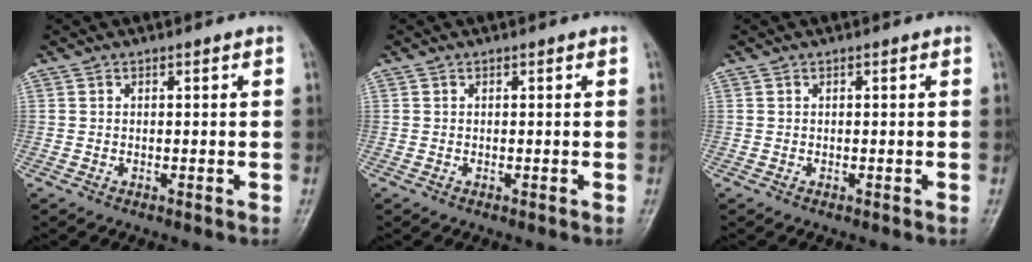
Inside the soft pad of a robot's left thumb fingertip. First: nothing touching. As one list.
[{"total": 0.0}, {"total": 0.0}]